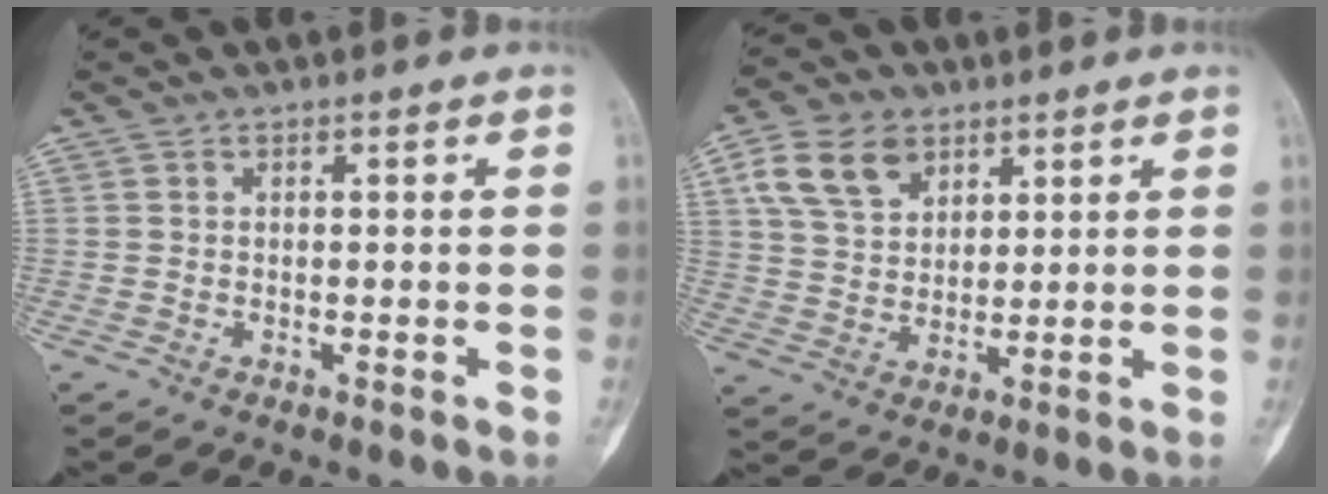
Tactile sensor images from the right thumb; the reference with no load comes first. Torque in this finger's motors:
{"motor_torque": [-0.07, 0.18, 0.51, 0.08, 0.26]}